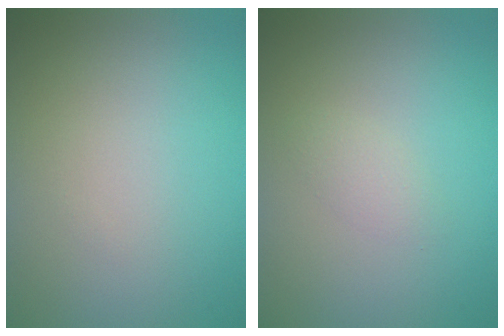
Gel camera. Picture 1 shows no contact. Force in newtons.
{"total": 1.2, "press": 1.2, "slide": 0.1}